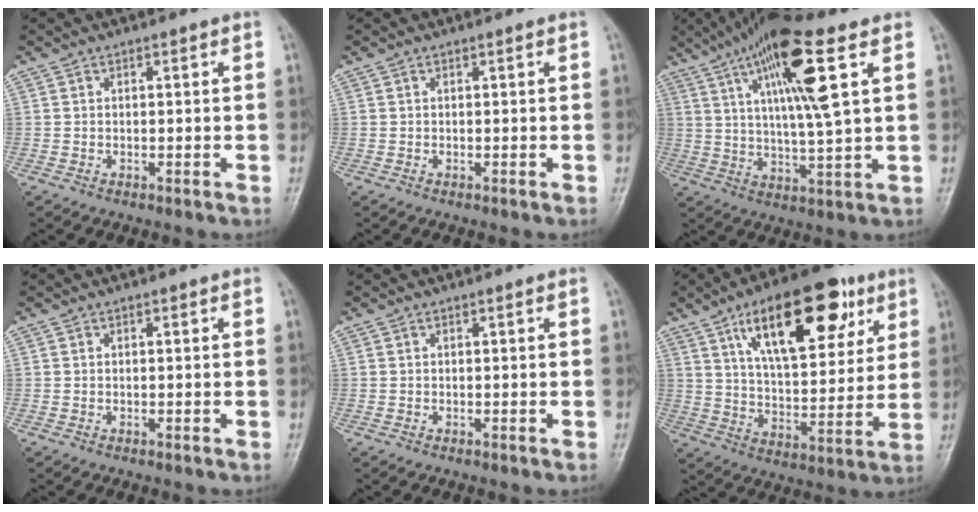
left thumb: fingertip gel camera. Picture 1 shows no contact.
{"total": 0.0}
{"total": 17.0, "force": [7.0, 2.8, 15.2], "torque": [-0.275, -0.007, 0.119]}
{"total": 0.0}
{"total": 0.0}
{"total": 22.6, "force": [11.1, 9.9, 16.9], "torque": [-0.223, -0.027, 0.184]}